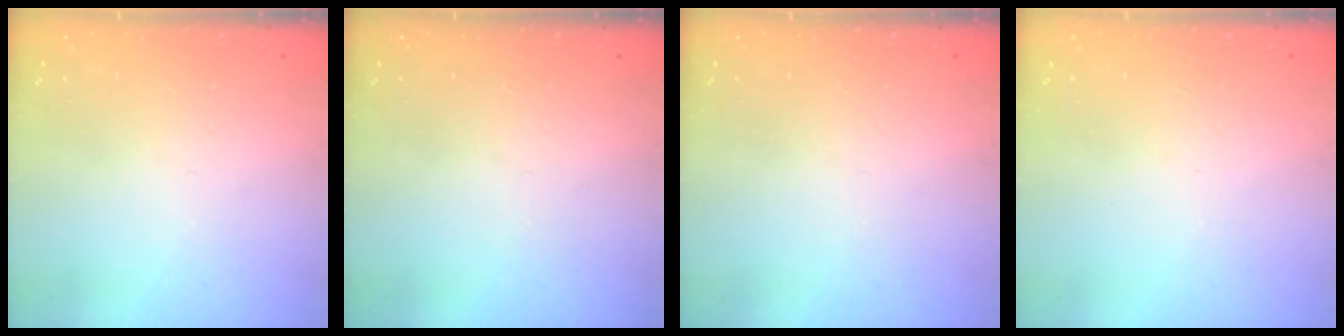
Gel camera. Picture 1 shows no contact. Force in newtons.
{"total": 0.0}
{"total": 0.0}
{"total": 0.0}